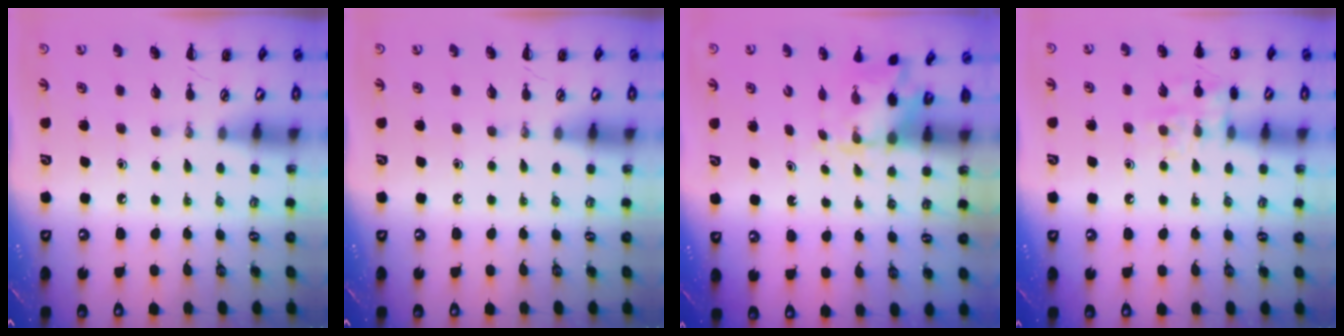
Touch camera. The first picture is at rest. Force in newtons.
{"total": 0.0}
{"total": 2.3, "press": 2.3, "slide": 0.5}
{"total": 9.0, "press": 9.0, "slide": 0.8}